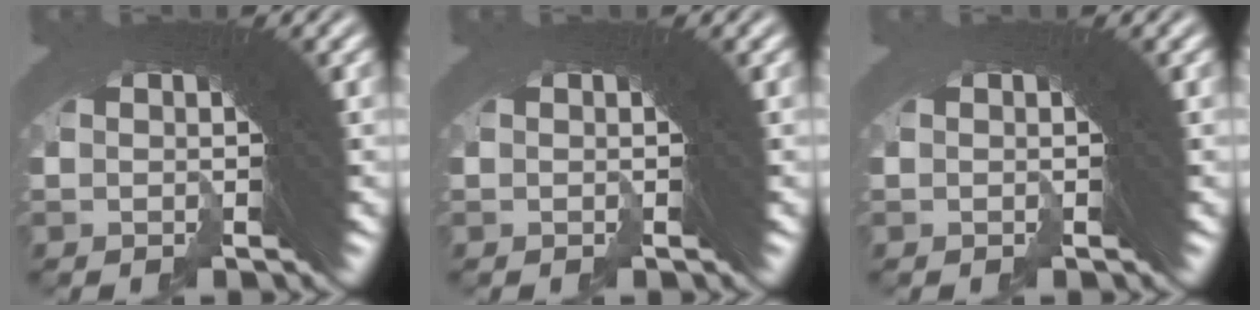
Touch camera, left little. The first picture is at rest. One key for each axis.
{"total": 0.0}
{"total": 0.8, "fx": -0.3, "fy": -0.4, "fz": -0.7, "tx": 0.009, "ty": -0.002, "tz": -0.004}